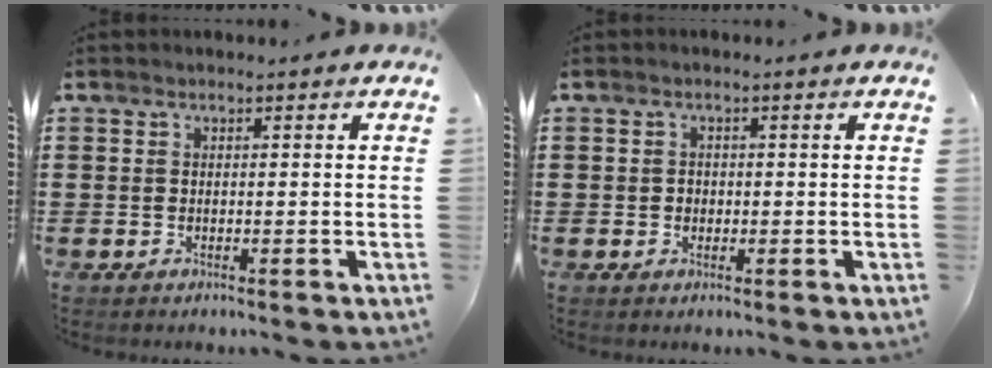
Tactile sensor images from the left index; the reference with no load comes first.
{"total": 0.9, "force": [-0.1, 0.8, 0.4], "torque": [-0.010, 0.005, -0.002]}